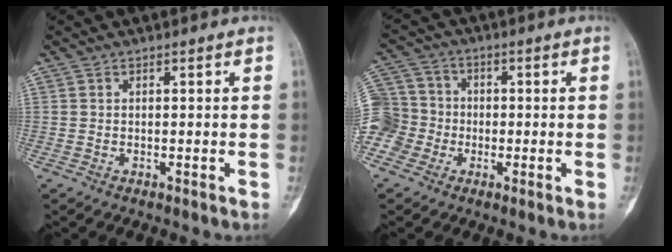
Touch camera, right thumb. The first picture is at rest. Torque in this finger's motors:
{"motor_torque": [1.63, 1.15, 0.60, -0.49, 0.12]}